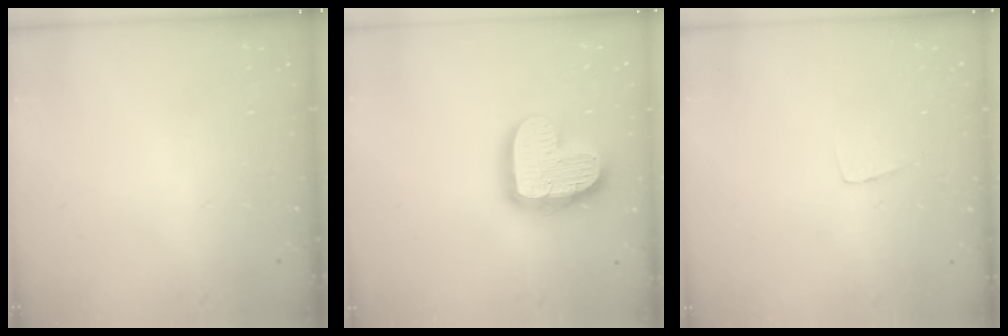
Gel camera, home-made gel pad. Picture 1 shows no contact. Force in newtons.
{"total": 17.1, "press": 17.0, "slide": 1.5}
{"total": 3.5, "press": 3.5, "slide": 0.2}